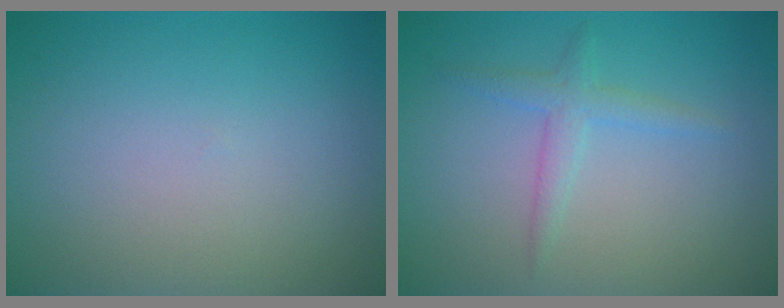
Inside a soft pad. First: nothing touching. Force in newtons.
{"total": 1.9, "press": 1.9, "slide": 0.1}